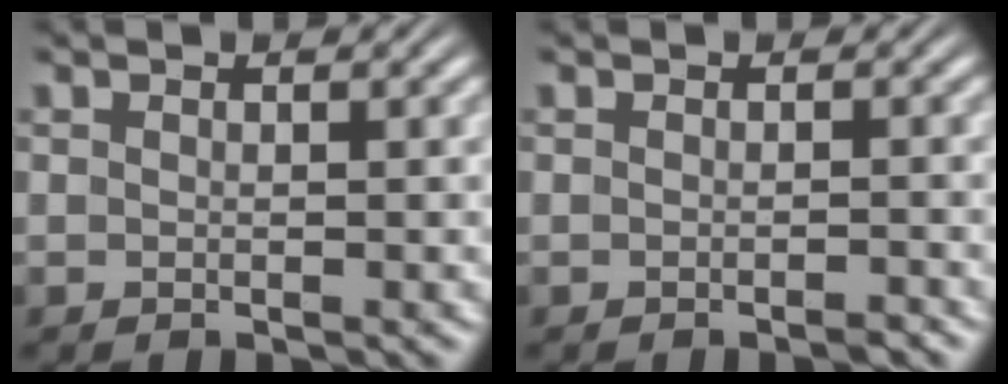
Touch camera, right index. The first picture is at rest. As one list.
[{"total": 0.9, "force": [-0.8, -0.1, 0.2], "torque": [-0.003, 0.001, -0.016]}]